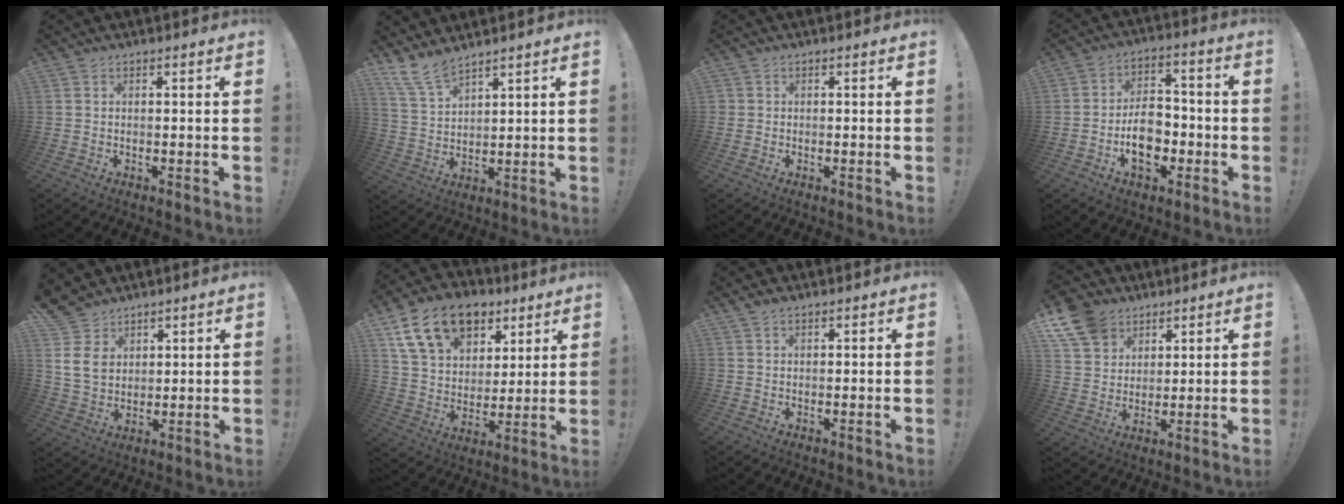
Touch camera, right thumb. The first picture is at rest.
{"total": 7.9, "force": [7.0, 2.1, 3.0], "torque": [-0.072, -0.039, 0.138]}
{"total": 0.8, "force": [0.1, 0.8, 0.1], "torque": [-0.003, 0.003, 0.002]}
{"total": 11.9, "force": [-3.5, 8.6, 7.4], "torque": [-0.113, 0.025, -0.057]}
{"total": 10.0, "force": [5.1, 7.5, 4.1], "torque": [-0.076, -0.030, 0.106]}
{"total": 18.9, "force": [10.6, 12.4, 9.4], "torque": [-0.156, -0.053, 0.202]}
{"total": 1.3, "force": [1.0, 0.6, 0.7], "torque": [-0.011, -0.001, 0.018]}
{"total": 11.7, "force": [7.0, 8.6, 3.9], "torque": [-0.076, -0.041, 0.141]}